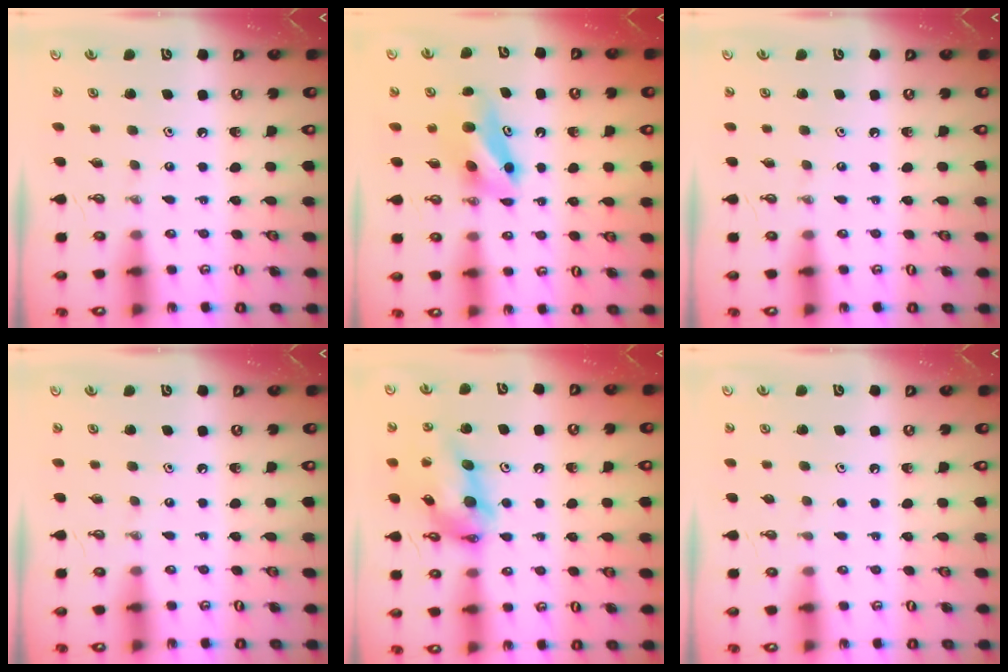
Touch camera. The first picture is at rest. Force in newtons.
{"total": 7.8, "press": 7.4, "slide": 2.5}
{"total": 0.0}
{"total": 0.0}
{"total": 15.1, "press": 15.0, "slide": 1.4}
{"total": 0.9, "press": 0.1, "slide": 0.9}